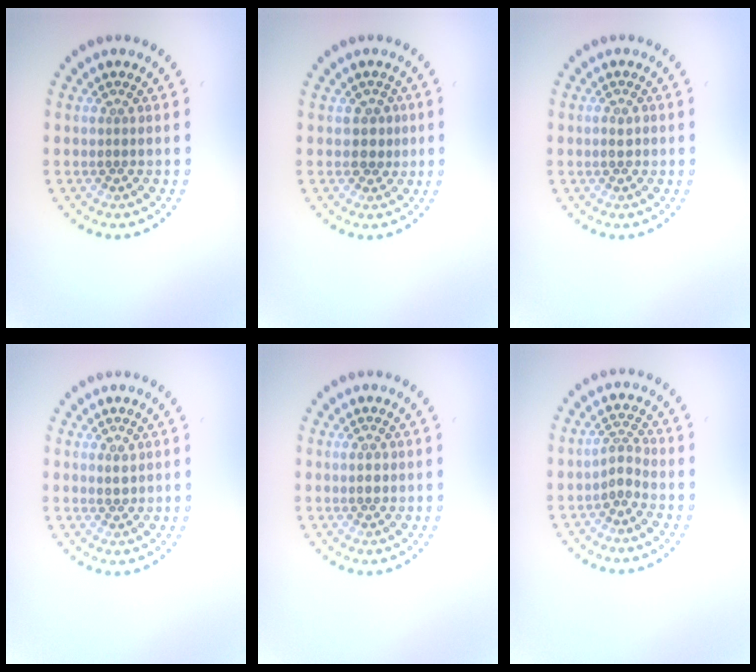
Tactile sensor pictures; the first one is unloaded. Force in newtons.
{"total": 1.6, "press": 1.4, "slide": 0.9}
{"total": 1.1, "press": 1.1, "slide": 0.2}
{"total": 1.2, "press": 1.1, "slide": 0.3}
{"total": 1.1, "press": 1.1, "slide": 0.2}
{"total": 1.8, "press": 1.3, "slide": 1.2}